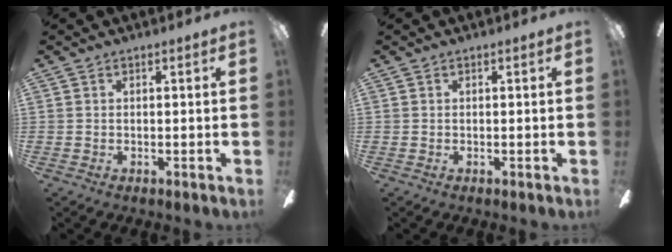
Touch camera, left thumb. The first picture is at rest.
{"total": 0.0}